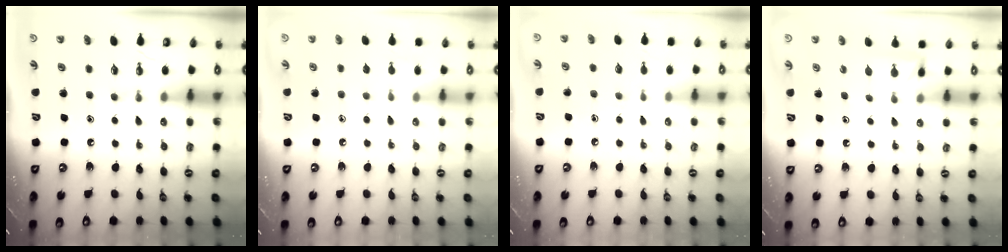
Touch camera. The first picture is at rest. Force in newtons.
{"total": 3.8, "press": 3.7, "slide": 0.4}
{"total": 3.9, "press": 3.9, "slide": 0.4}
{"total": 2.3, "press": 2.3, "slide": 0.3}